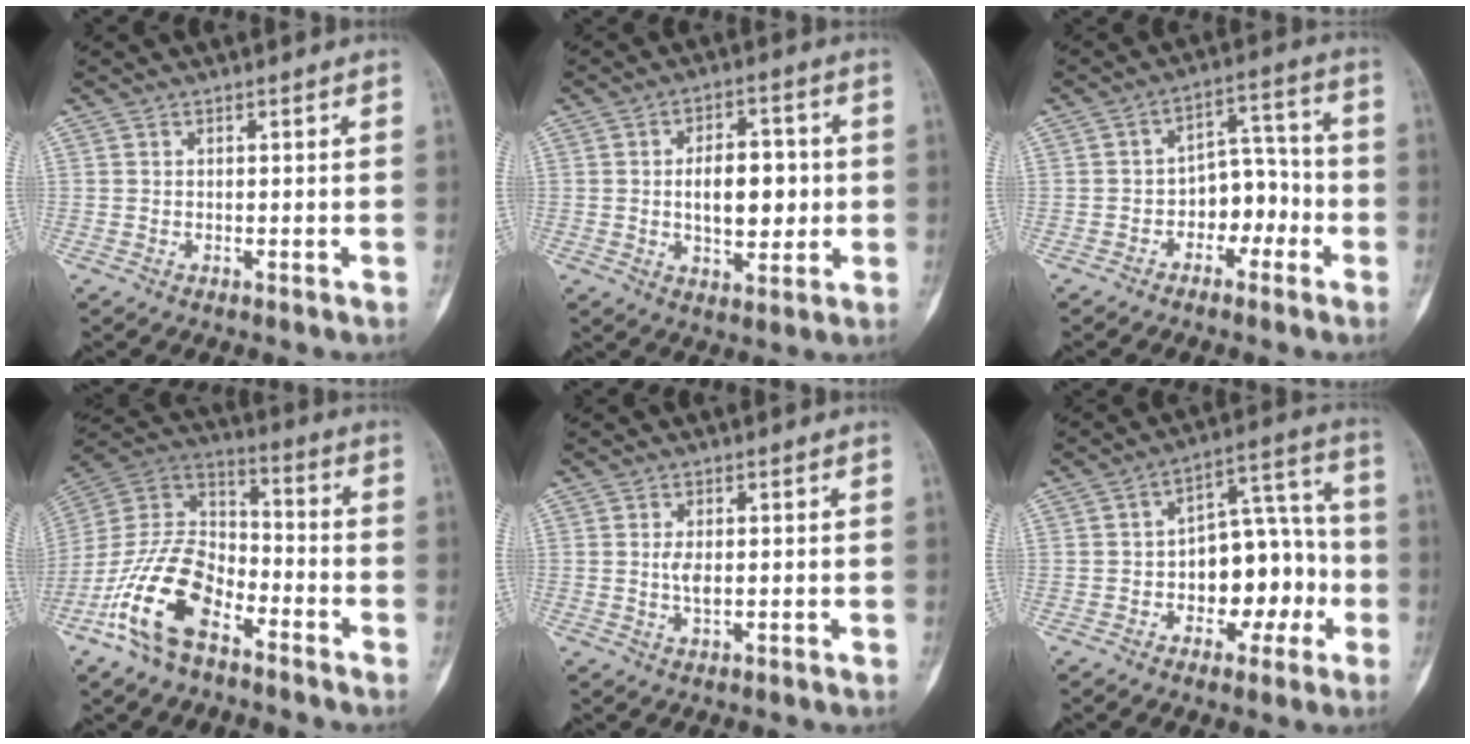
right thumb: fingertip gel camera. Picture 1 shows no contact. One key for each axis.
{"total": 10.6, "fx": 0.0, "fy": 6.0, "fz": 8.8, "tx": -0.101, "ty": 0.009, "tz": 0.005}
{"total": 8.3, "fx": -3.0, "fy": 5.7, "fz": 5.2, "tx": -0.034, "ty": 0.048, "tz": -0.055}
{"total": 17.3, "fx": -9.2, "fy": 9.2, "fz": 11.4, "tx": -0.215, "ty": 0.065, "tz": -0.182}
{"total": 2.6, "fx": 0.1, "fy": 1.2, "fz": 2.3, "tx": -0.043, "ty": -0.002, "tz": 0.000}
{"total": 14.3, "fx": -3.2, "fy": 8.9, "fz": 10.8, "tx": -0.104, "ty": 0.058, "tz": -0.044}